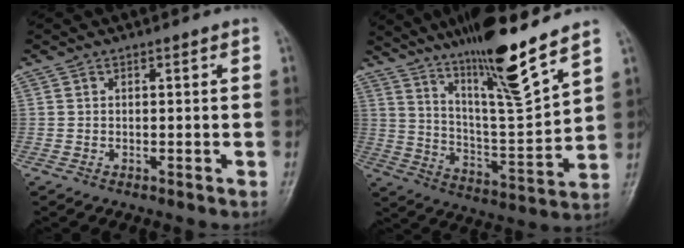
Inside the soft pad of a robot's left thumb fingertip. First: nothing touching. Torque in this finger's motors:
{"motor_torque": [2.33, 0.80, 1.37, -1.42, 0.25]}